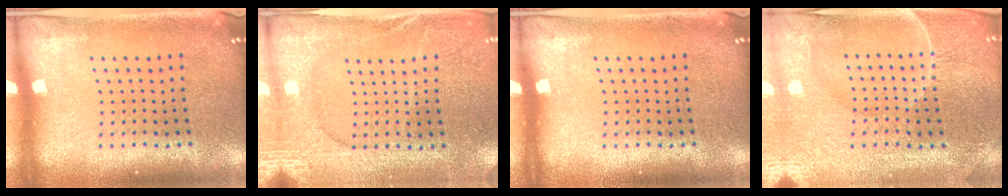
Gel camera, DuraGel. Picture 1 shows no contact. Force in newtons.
{"total": 2.9, "press": 2.9, "slide": 0.3}
{"total": 0.0}
{"total": 4.4, "press": 4.2, "slide": 1.3}